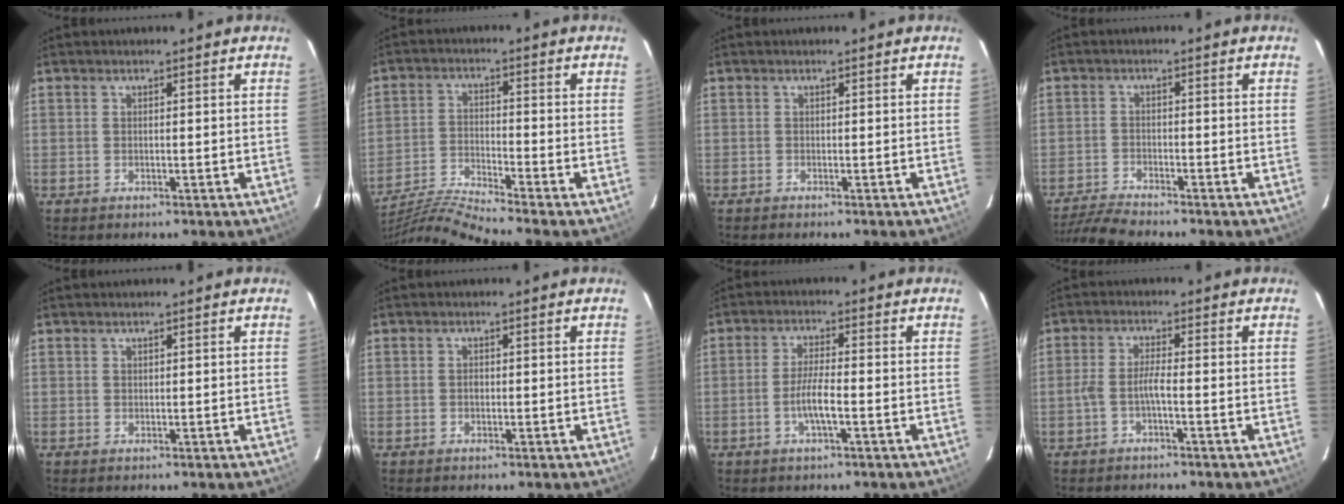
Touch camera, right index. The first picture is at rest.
{"total": 9.8, "force": [-8.9, -2.8, 3.0], "torque": [-0.078, 0.000, -0.173]}
{"total": 0.6, "force": [-0.5, -0.1, 0.1], "torque": [-0.001, -0.001, -0.010]}
{"total": 5.8, "force": [-5.6, -0.1, 1.5], "torque": [-0.053, -0.006, -0.108]}
{"total": 0.0}
{"total": 0.7, "force": [-0.2, 0.6, 0.4], "torque": [-0.005, 0.004, -0.004]}
{"total": 4.6, "force": [-1.8, 0.6, 4.3], "torque": [-0.086, -0.002, -0.033]}
{"total": 2.7, "force": [-1.5, 0.0, 2.3], "torque": [-0.055, 0.006, -0.031]}